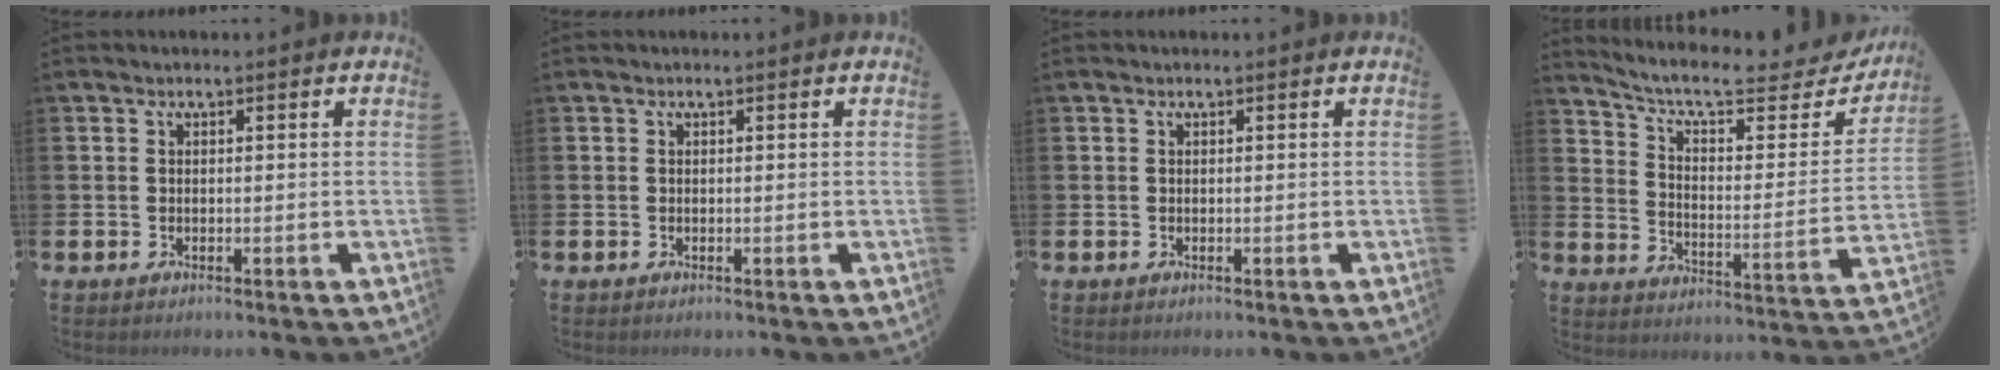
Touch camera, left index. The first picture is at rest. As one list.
[{"total": 0.0}, {"total": 0.0}, {"total": 8.4, "force": [7.2, 2.2, 3.6], "torque": [-0.093, -0.052, 0.117]}]